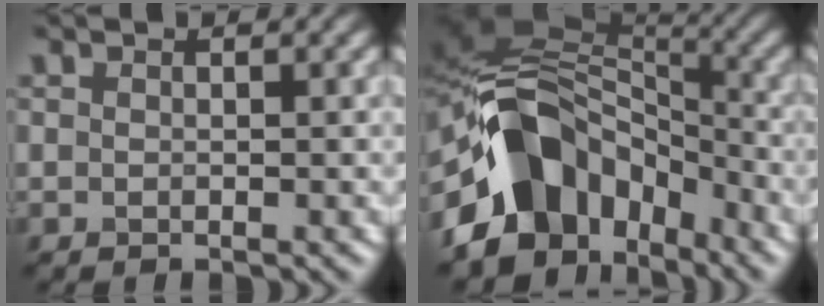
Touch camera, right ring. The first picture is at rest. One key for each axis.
{"total": 11.4, "fx": -5.0, "fy": 8.2, "fz": 6.1, "tx": -0.092, "ty": 0.023, "tz": -0.111}